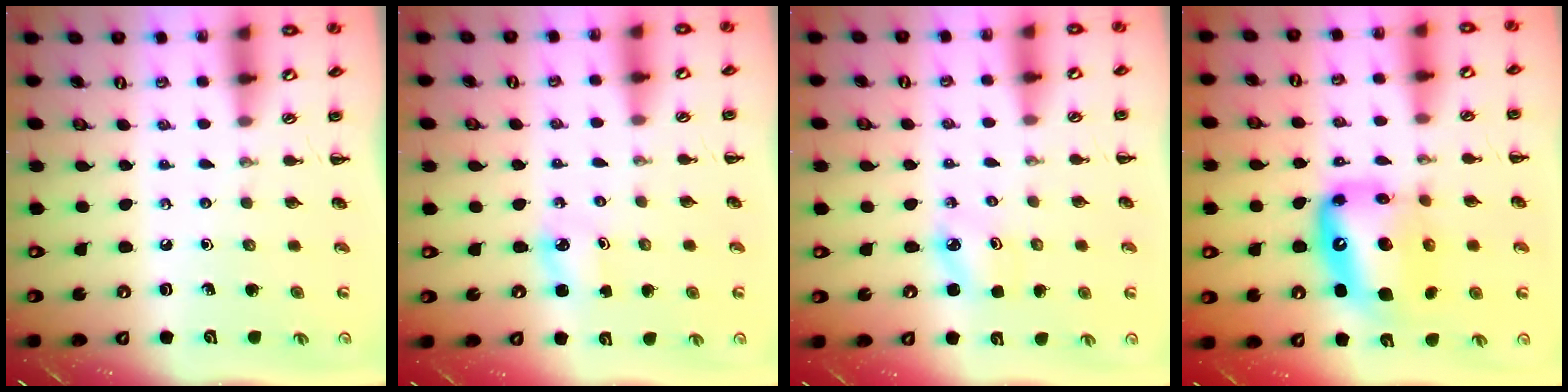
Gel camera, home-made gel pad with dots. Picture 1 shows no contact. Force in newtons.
{"total": 2.2, "press": 2.1, "slide": 0.4}
{"total": 2.5, "press": 2.5, "slide": 0.4}
{"total": 14.9, "press": 14.4, "slide": 3.8}